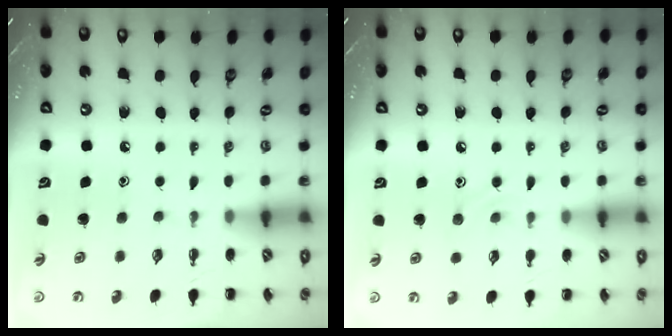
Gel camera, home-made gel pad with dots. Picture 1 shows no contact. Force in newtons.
{"total": 7.8, "press": 7.6, "slide": 1.6}